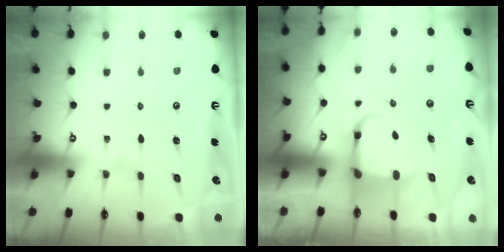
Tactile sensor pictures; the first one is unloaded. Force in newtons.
{"total": 4.1, "press": 4.1, "slide": 0.8}